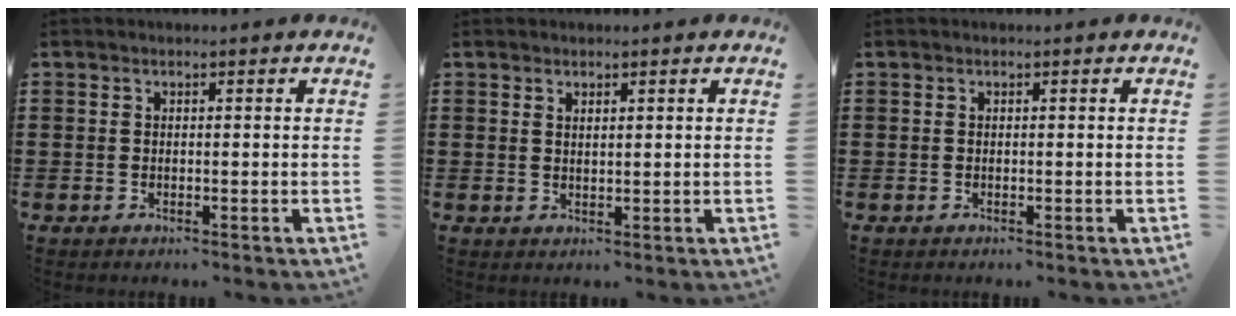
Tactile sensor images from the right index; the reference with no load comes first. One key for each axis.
{"total": 0.9, "fx": 0.9, "fy": 0.3, "fz": 0.3, "tx": -0.005, "ty": 0.002, "tz": 0.015}
{"total": 0.0}